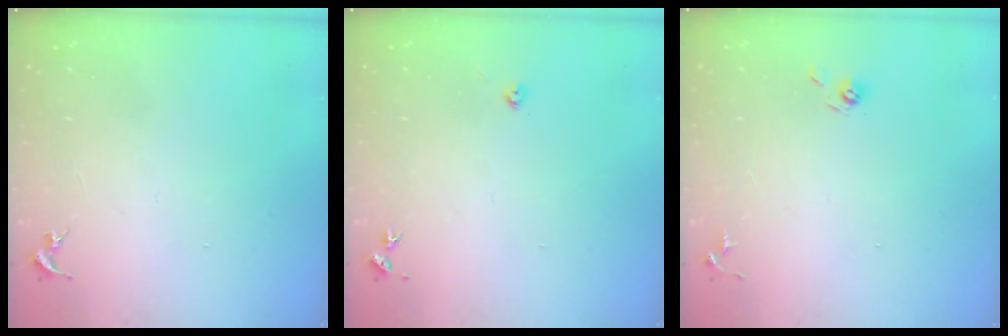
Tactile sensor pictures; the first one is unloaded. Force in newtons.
{"total": 2.2, "press": 2.2, "slide": 0.3}
{"total": 5.4, "press": 5.2, "slide": 1.4}